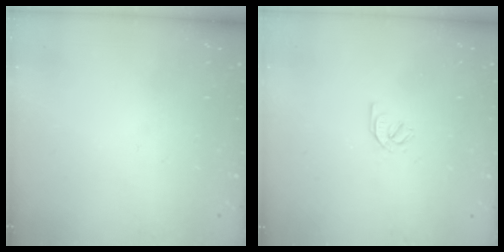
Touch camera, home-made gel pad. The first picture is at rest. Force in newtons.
{"total": 2.2, "press": 2.1, "slide": 0.6}